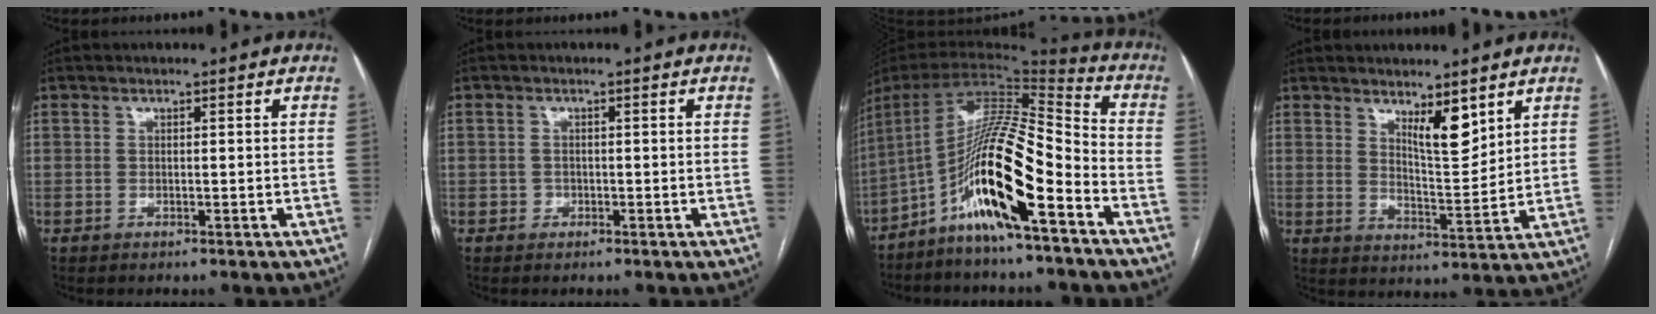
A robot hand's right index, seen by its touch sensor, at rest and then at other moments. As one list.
[{"total": 1.2, "force": [-0.5, 1.1, 0.1], "torque": [0.004, 0.007, -0.010]}, {"total": 16.9, "force": [-7.6, 1.4, 15.0], "torque": [-0.281, 0.009, -0.140]}, {"total": 6.3, "force": [4.2, 1.5, 4.5], "torque": [-0.080, -0.017, 0.073]}]